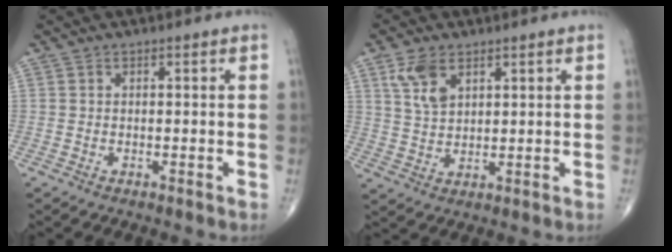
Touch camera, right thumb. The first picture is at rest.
{"total": 6.4, "force": [3.3, 3.6, 4.2], "torque": [-0.075, -0.011, 0.070]}